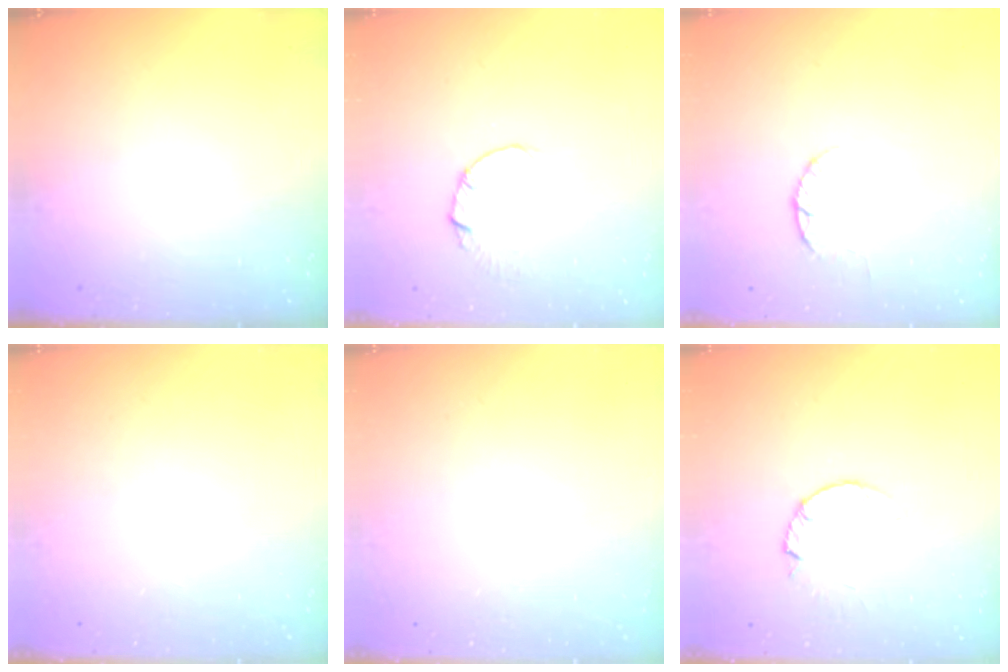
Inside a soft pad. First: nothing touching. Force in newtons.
{"total": 0.5, "press": 0.5, "slide": 0.1}
{"total": 2.4, "press": 2.4, "slide": 0.4}
{"total": 0.0}
{"total": 2.6, "press": 2.6, "slide": 0.2}
{"total": 1.0, "press": 0.9, "slide": 0.3}